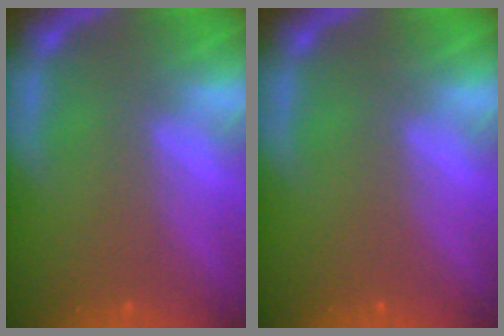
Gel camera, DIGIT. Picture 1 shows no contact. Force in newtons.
{"total": 0.0}